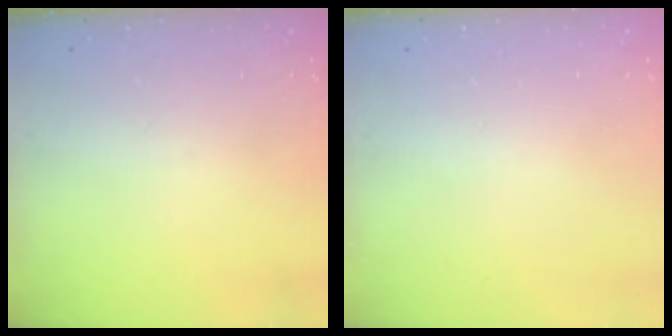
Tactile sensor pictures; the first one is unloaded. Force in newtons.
{"total": 0.0}